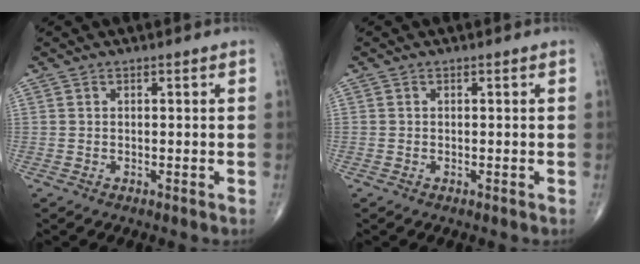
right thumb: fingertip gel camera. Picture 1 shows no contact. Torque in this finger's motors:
{"motor_torque": [0.11, -0.14, 0.16, 0.10, 0.00]}